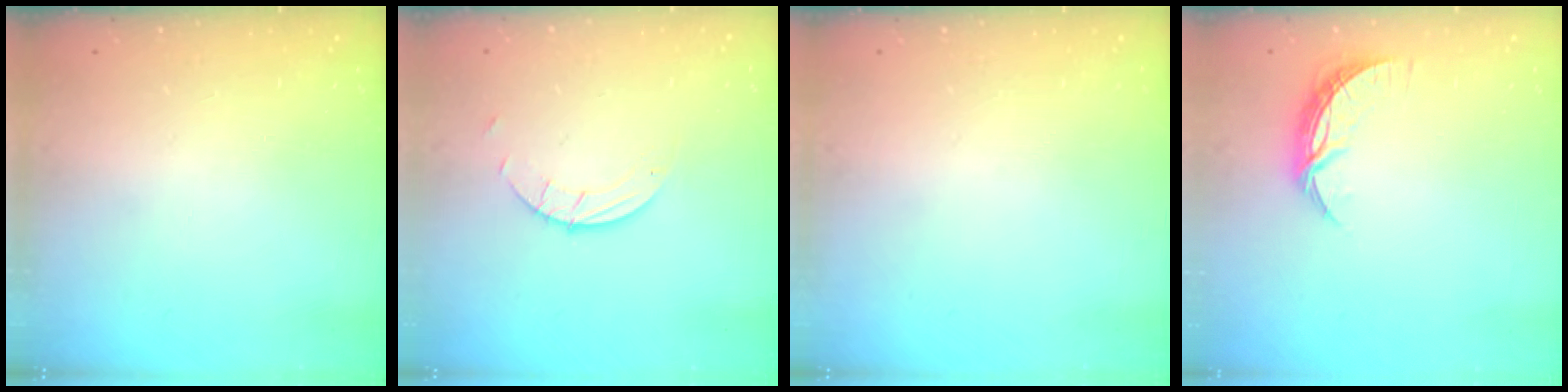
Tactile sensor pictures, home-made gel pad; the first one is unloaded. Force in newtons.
{"total": 1.5, "press": 1.5, "slide": 0.1}
{"total": 0.0}
{"total": 7.2, "press": 7.2, "slide": 0.4}